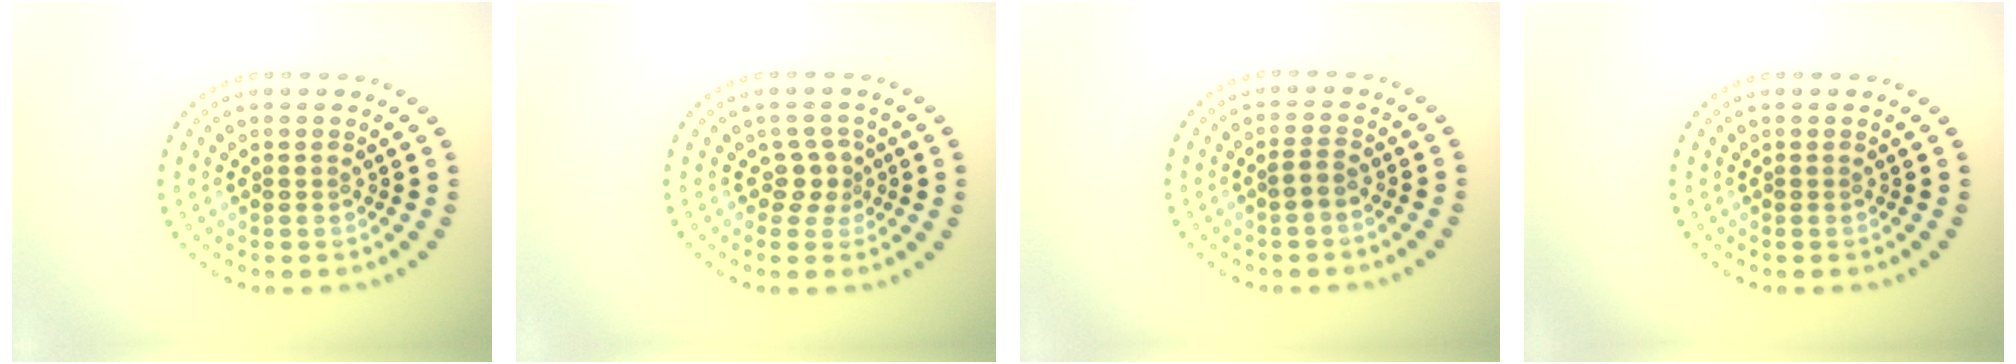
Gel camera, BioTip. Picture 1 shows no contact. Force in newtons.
{"total": 2.0, "press": 1.4, "slide": 1.4}
{"total": 0.8, "press": 0.6, "slide": 0.6}
{"total": 0.0}